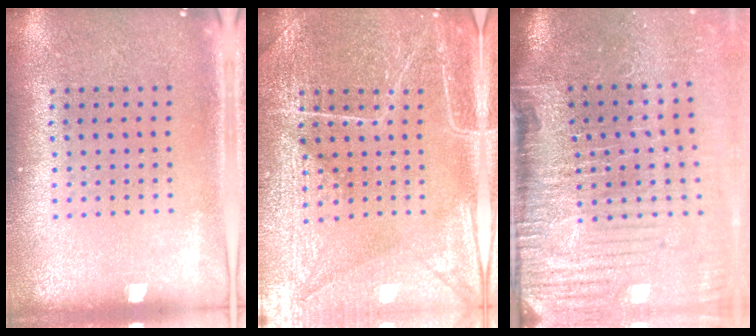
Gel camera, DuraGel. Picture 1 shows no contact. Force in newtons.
{"total": 4.3, "press": 4.2, "slide": 1.1}
{"total": 5.1, "press": 4.2, "slide": 2.9}